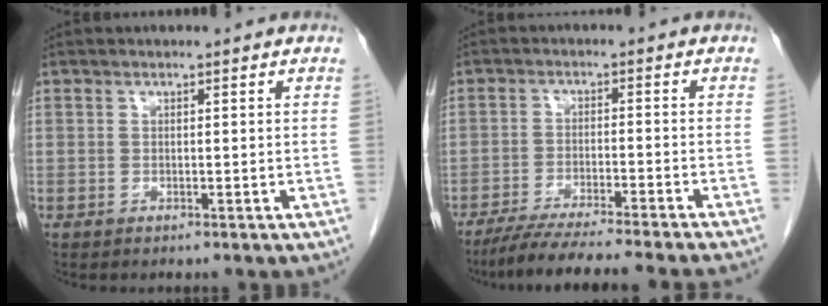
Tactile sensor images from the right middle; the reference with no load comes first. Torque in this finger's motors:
{"motor_torque": [0.79, -0.77, 0.10, 0.07]}